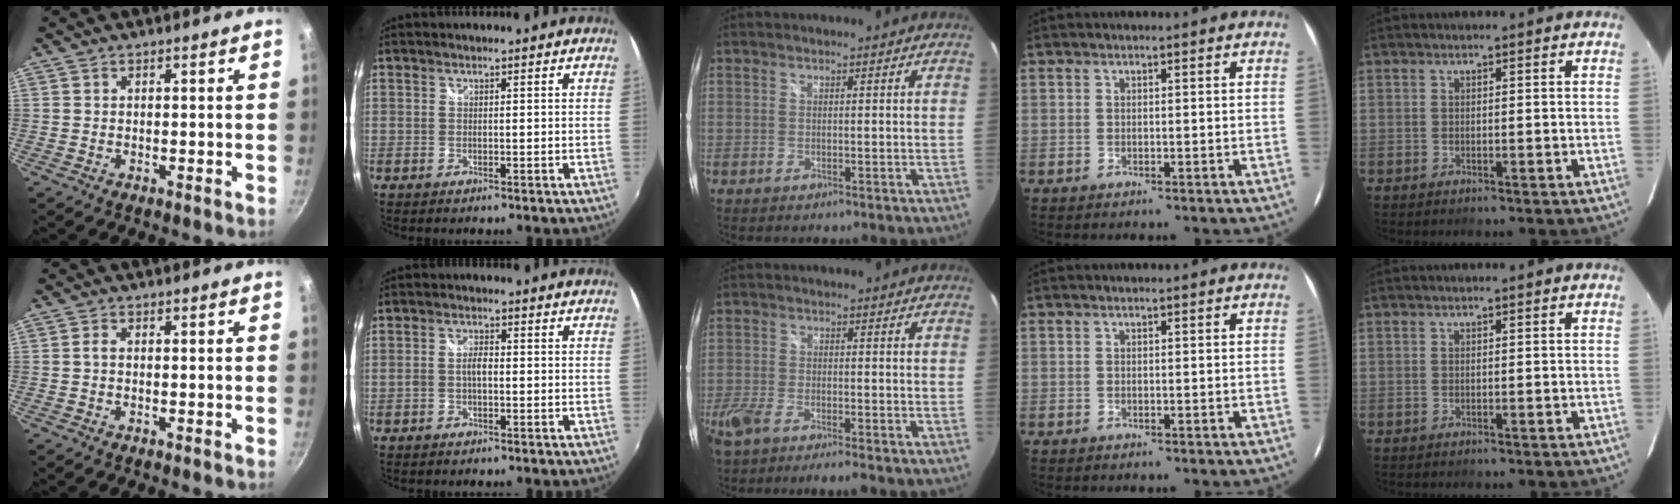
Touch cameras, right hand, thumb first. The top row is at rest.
{"thumb": {"total": 1.2, "force": [-0.1, 0.5, 1.1], "torque": [-0.030, 0.006, -0.005]}, "index": {"total": 2.6, "force": [-0.5, 1.2, 2.3], "torque": [-0.046, 0.004, -0.010]}, "middle": {"total": 7.1, "force": [-5.4, 1.6, 4.4], "torque": [-0.117, -0.023, -0.102]}}